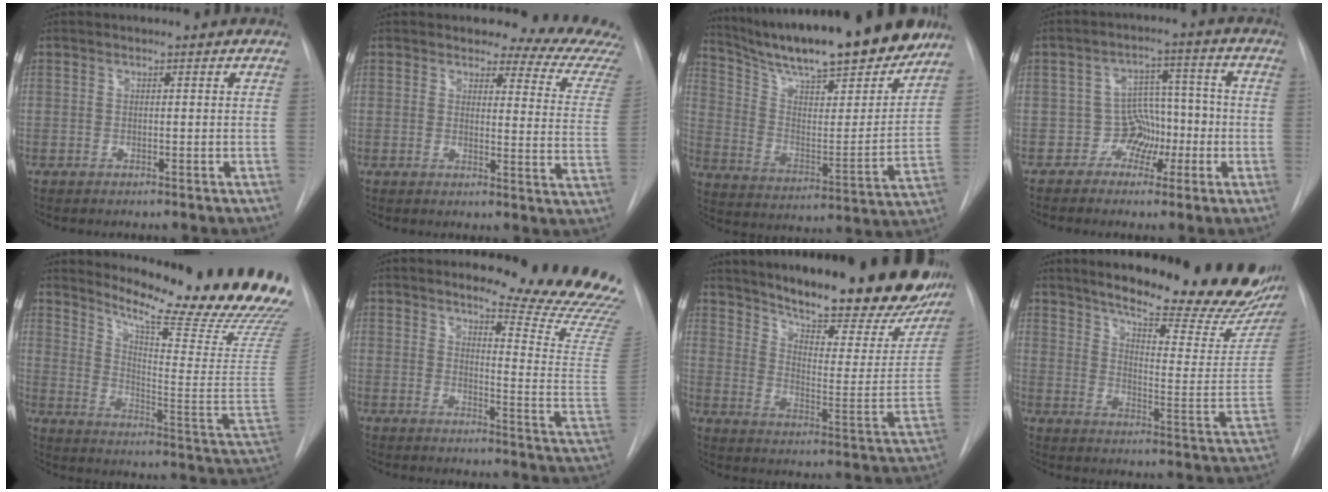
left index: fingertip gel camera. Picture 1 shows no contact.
{"total": 12.1, "force": [11.4, 2.3, 3.5], "torque": [-0.019, -0.075, 0.099]}
{"total": 24.2, "force": [20.8, 3.4, 12.0], "torque": [-0.202, -0.029, 0.311]}
{"total": 5.5, "force": [-2.2, 4.8, 1.7], "torque": [-0.011, 0.027, -0.035]}
{"total": 26.8, "force": [23.4, 0.2, 13.1], "torque": [-0.206, -0.133, 0.297]}
{"total": 17.8, "force": [16.5, -0.2, 6.7], "torque": [-0.085, -0.148, 0.180]}
{"total": 30.7, "force": [24.4, 6.5, 17.5], "torque": [-0.254, -0.063, 0.319]}
{"total": 26.5, "force": [21.6, 4.9, 14.5], "torque": [-0.208, -0.067, 0.272]}